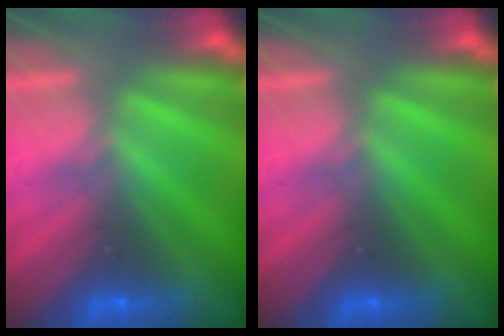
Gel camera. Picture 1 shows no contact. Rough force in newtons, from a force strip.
{"total": 0.0}